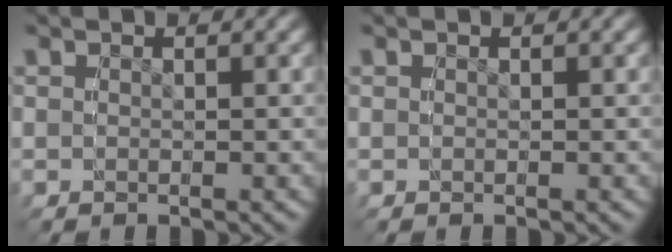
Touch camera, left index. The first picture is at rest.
{"total": 0.0}